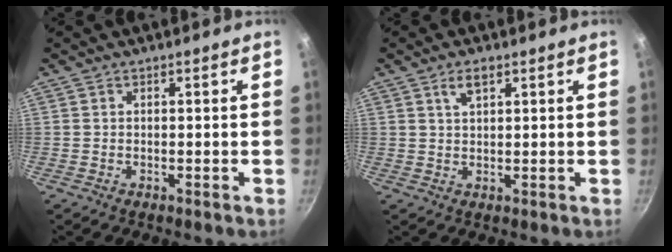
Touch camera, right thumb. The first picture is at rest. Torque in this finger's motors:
{"motor_torque": [-0.76, 0.56, 0.08, 0.07, 0.00]}